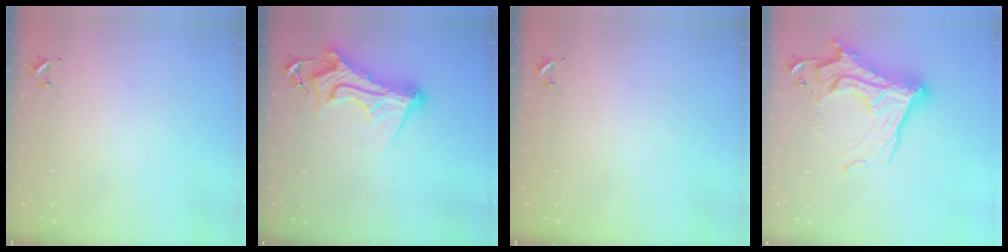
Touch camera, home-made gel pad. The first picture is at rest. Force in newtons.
{"total": 15.8, "press": 15.7, "slide": 1.6}
{"total": 0.0}
{"total": 20.8, "press": 20.7, "slide": 1.7}